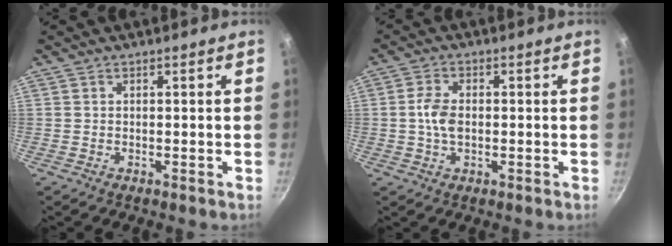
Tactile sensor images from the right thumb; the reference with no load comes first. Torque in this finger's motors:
{"motor_torque": [0.60, 0.62, 0.67, 0.15, 0.13]}